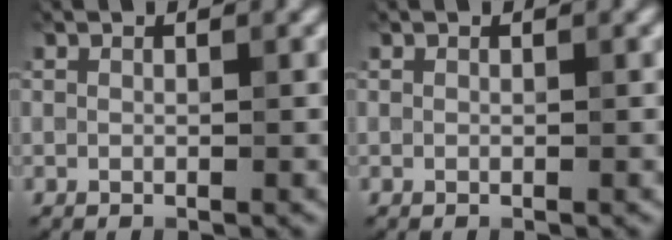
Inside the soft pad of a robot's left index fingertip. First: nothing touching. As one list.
[{"total": 0.0}]